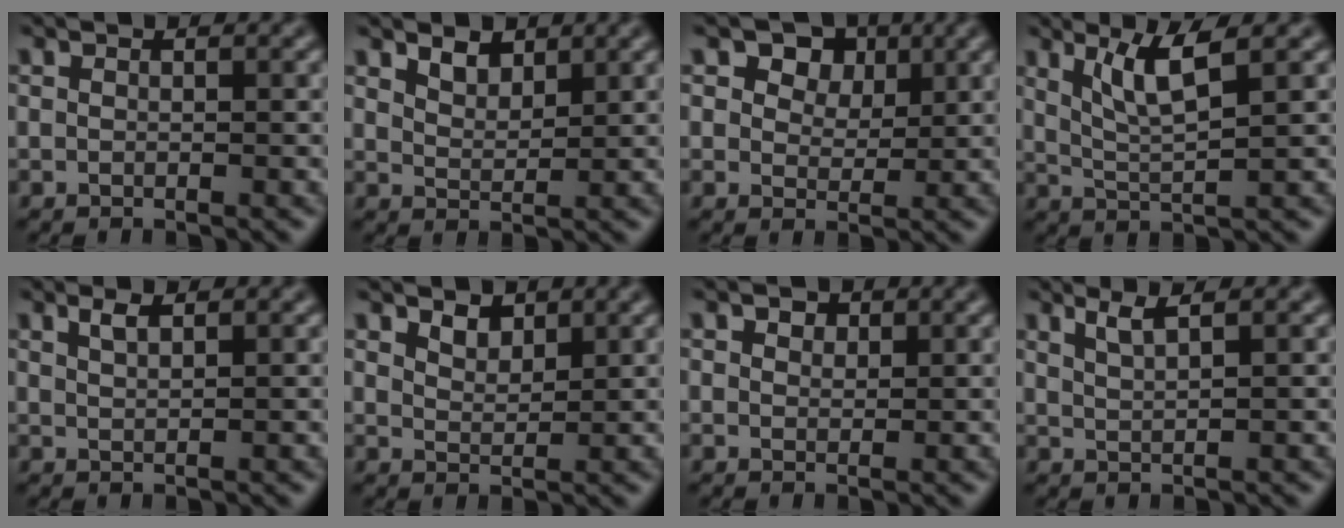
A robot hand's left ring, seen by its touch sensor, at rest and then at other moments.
{"total": 2.0, "force": [1.7, 0.8, 0.8], "torque": [-0.019, -0.003, 0.031]}
{"total": 4.6, "force": [2.6, 3.0, 2.4], "torque": [-0.044, -0.007, 0.033]}
{"total": 4.3, "force": [2.1, 0.8, 3.7], "torque": [-0.073, -0.005, 0.043]}
{"total": 1.4, "force": [1.0, 0.3, 0.8], "torque": [-0.016, 0.002, 0.019]}
{"total": 1.7, "force": [1.4, 0.7, 0.6], "torque": [-0.015, -0.002, 0.027]}
{"total": 1.5, "force": [1.1, 0.9, 0.6], "torque": [-0.009, -0.002, 0.014]}
{"total": 2.0, "force": [1.4, 0.5, 1.4], "torque": [-0.020, 0.002, 0.025]}